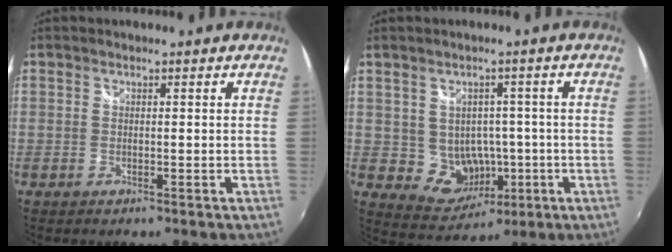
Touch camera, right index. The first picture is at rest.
{"total": 7.6, "force": [-0.9, 7.0, 2.8], "torque": [-0.062, 0.004, 0.009]}